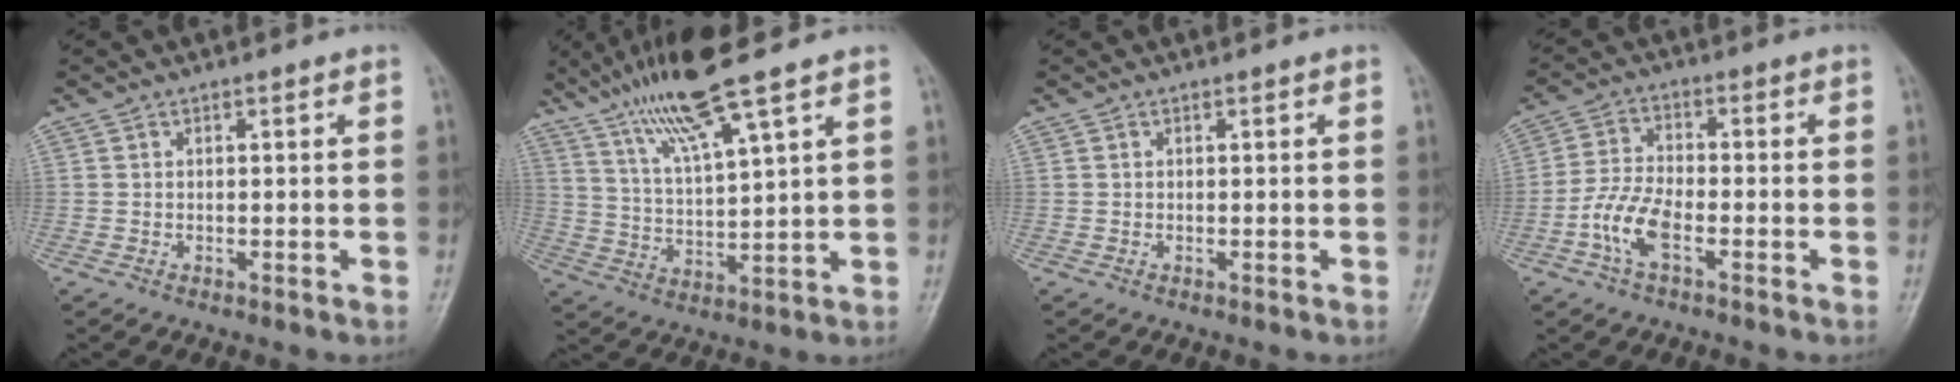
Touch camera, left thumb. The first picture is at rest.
{"total": 12.4, "force": [8.4, 0.9, 9.1], "torque": [-0.173, -0.032, 0.165]}
{"total": 0.0}
{"total": 7.3, "force": [-3.1, 3.2, 5.8], "torque": [-0.127, 0.018, -0.065]}